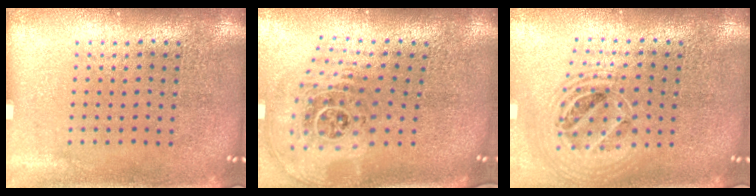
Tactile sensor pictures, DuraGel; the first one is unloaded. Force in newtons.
{"total": 2.7, "press": 1.8, "slide": 2.0}
{"total": 2.0, "press": 1.6, "slide": 1.2}